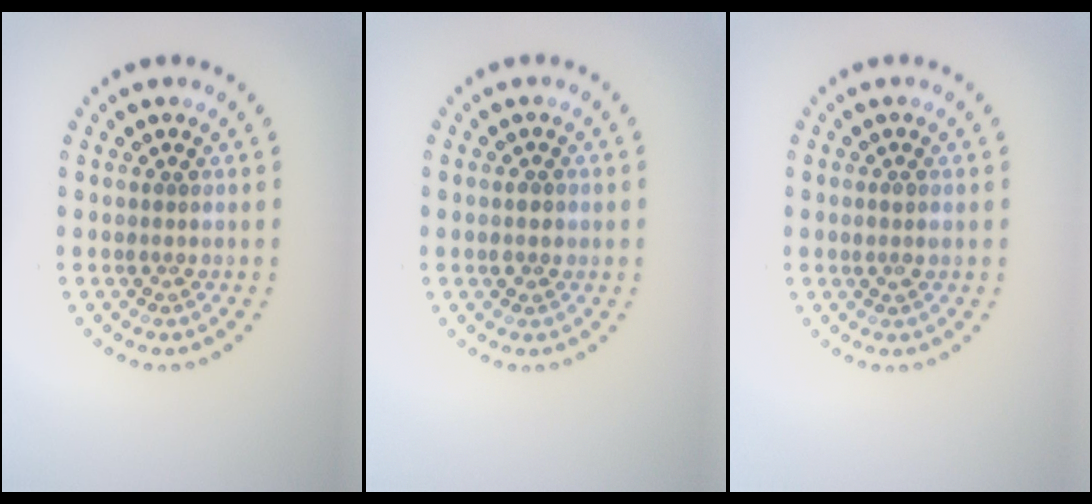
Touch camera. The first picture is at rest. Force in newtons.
{"total": 1.5, "press": 1.5, "slide": 0.2}
{"total": 0.9, "press": 0.8, "slide": 0.5}